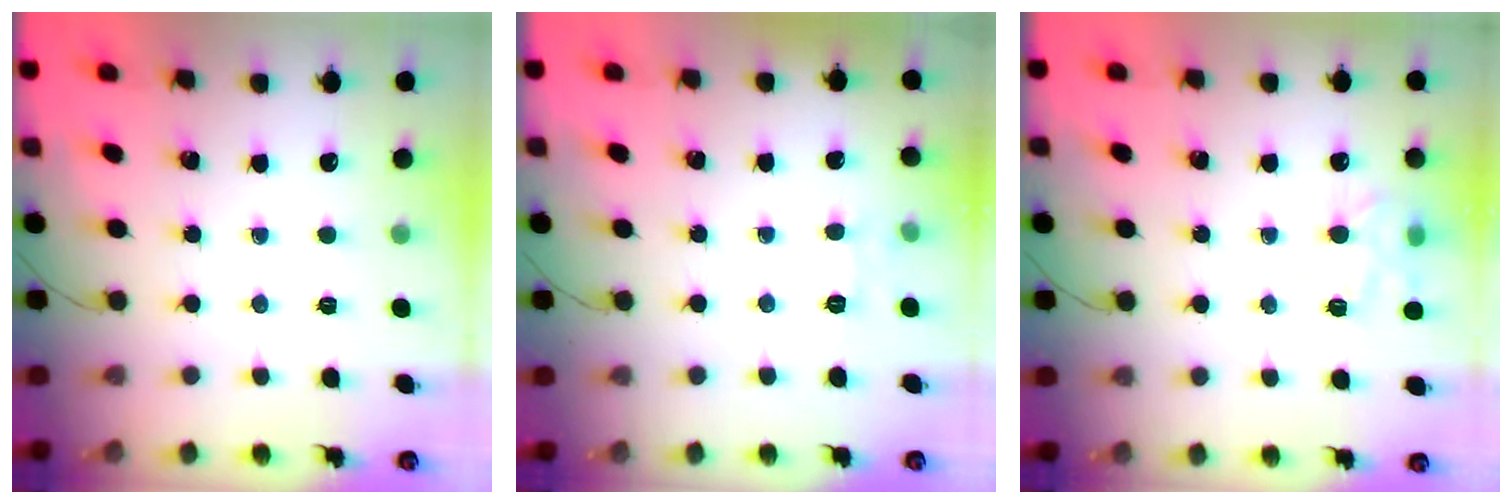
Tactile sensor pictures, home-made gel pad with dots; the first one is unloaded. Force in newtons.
{"total": 5.3, "press": 5.0, "slide": 1.5}
{"total": 10.9, "press": 10.8, "slide": 1.5}